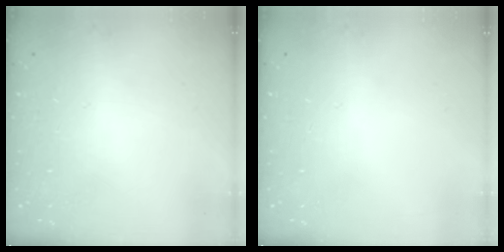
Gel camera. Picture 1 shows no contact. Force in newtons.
{"total": 0.0}